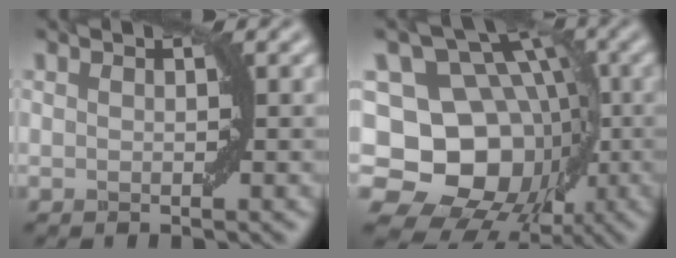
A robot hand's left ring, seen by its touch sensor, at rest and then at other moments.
{"total": 15.6, "force": [-2.7, 13.1, 8.1], "torque": [-0.113, 0.018, -0.072]}